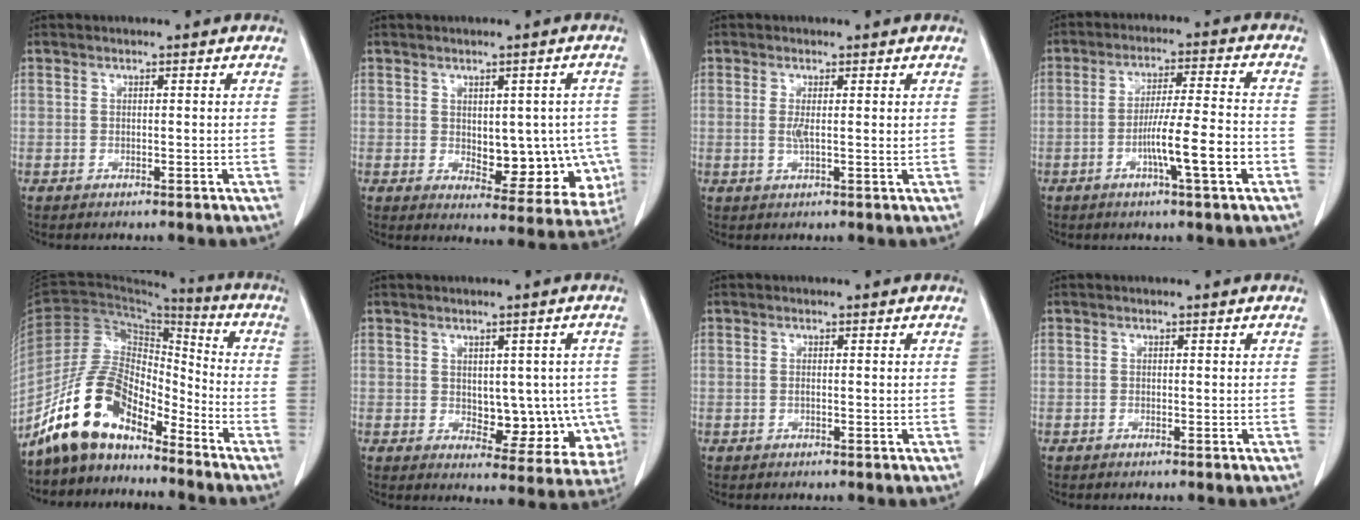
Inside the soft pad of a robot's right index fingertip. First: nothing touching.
{"total": 11.3, "force": [-0.9, 6.0, 9.5], "torque": [-0.106, 0.004, 0.007]}
{"total": 2.3, "force": [0.3, 0.3, 2.3], "torque": [-0.045, -0.002, 0.007]}
{"total": 9.4, "force": [-3.4, -0.2, 8.8], "torque": [-0.147, -0.001, -0.058]}
{"total": 12.9, "force": [-10.2, 5.1, 6.0], "torque": [-0.123, 0.035, -0.191]}
{"total": 9.4, "force": [-0.6, 5.5, 7.6], "torque": [-0.074, 0.005, 0.008]}
{"total": 0.6, "force": [0.0, 0.0, 0.6], "torque": [-0.013, -0.001, 0.001]}
{"total": 0.0}